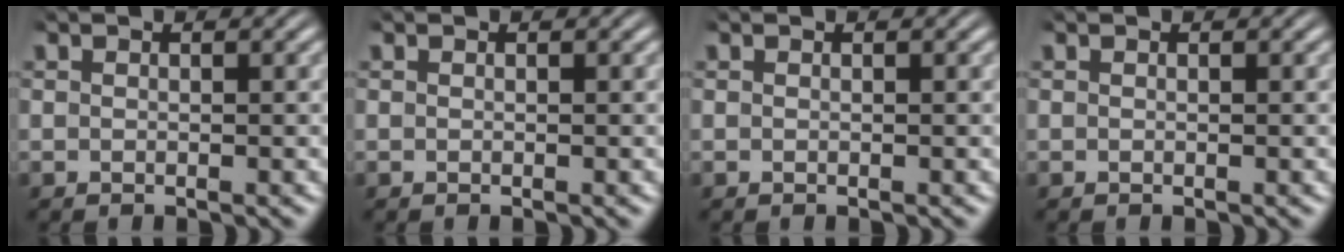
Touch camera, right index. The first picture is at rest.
{"total": 0.0}
{"total": 0.0}
{"total": 0.0}